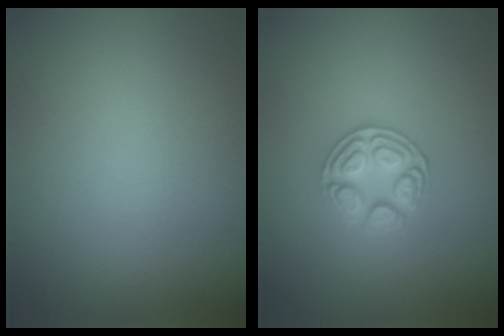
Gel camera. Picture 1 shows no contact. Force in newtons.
{"total": 3.0, "press": 2.8, "slide": 1.1}